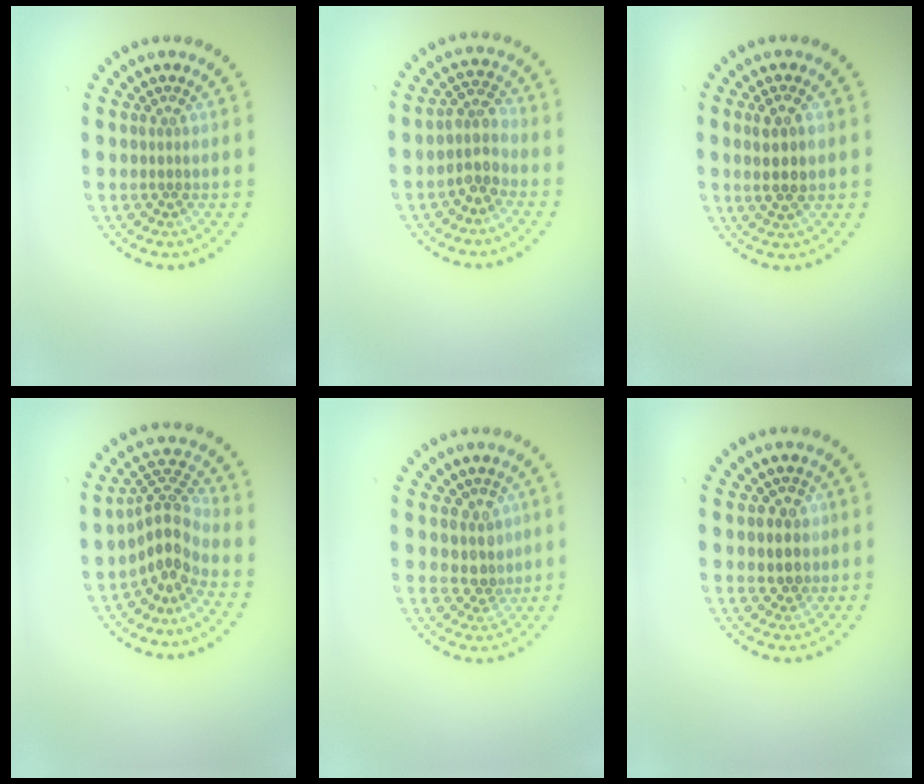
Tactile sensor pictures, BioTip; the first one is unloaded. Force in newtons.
{"total": 2.9, "press": 2.4, "slide": 1.6}
{"total": 2.6, "press": 2.6, "slide": 0.6}
{"total": 3.9, "press": 2.9, "slide": 2.7}
{"total": 2.5, "press": 2.0, "slide": 1.5}
{"total": 2.6, "press": 2.4, "slide": 0.8}